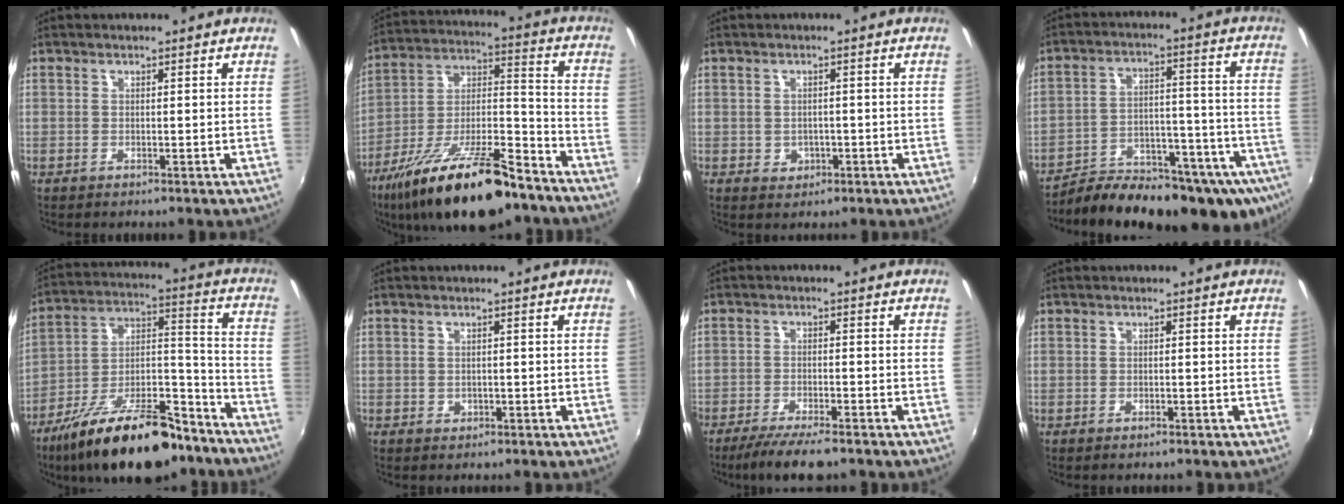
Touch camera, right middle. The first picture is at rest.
{"total": 22.9, "force": [-15.5, 7.2, 15.3], "torque": [-0.268, -0.012, -0.248]}
{"total": 2.9, "force": [-0.7, 2.6, 1.1], "torque": [-0.022, 0.001, -0.004]}
{"total": 25.3, "force": [-19.2, 8.8, 13.9], "torque": [-0.208, -0.027, -0.253]}
{"total": 24.4, "force": [-17.2, 8.8, 15.0], "torque": [-0.253, 0.000, -0.264]}
{"total": 1.2, "force": [-0.4, 1.1, 0.4], "torque": [-0.006, -0.001, -0.003]}
{"total": 8.4, "force": [-6.6, 1.6, 4.8], "torque": [-0.109, -0.022, -0.113]}
{"total": 0.9, "force": [-0.7, 0.5, 0.4], "torque": [-0.007, -0.002, -0.012]}